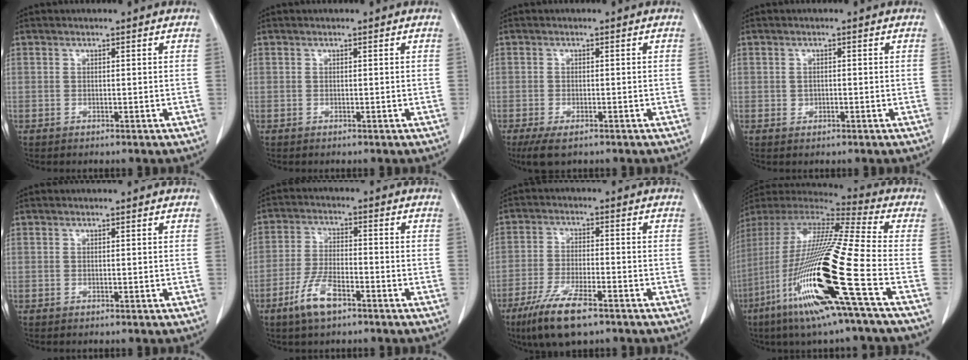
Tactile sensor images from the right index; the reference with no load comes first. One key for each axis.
{"total": 0.0}
{"total": 4.0, "fx": -2.7, "fy": 1.4, "fz": 2.7, "tx": -0.053, "ty": -0.010, "tz": -0.041}
{"total": 0.8, "fx": -0.1, "fy": 0.6, "fz": 0.5, "tx": -0.010, "ty": 0.000, "tz": 0.000}
{"total": 0.0}
{"total": 7.0, "fx": -4.3, "fy": 2.0, "fz": 5.2, "tx": -0.111, "ty": -0.005, "tz": -0.082}
{"total": 9.8, "fx": -6.4, "fy": 2.0, "fz": 7.1, "tx": -0.138, "ty": -0.020, "tz": -0.112}
{"total": 25.4, "fx": -9.1, "fy": 0.0, "fz": 23.7, "tx": -0.482, "ty": -0.052, "tz": -0.178}